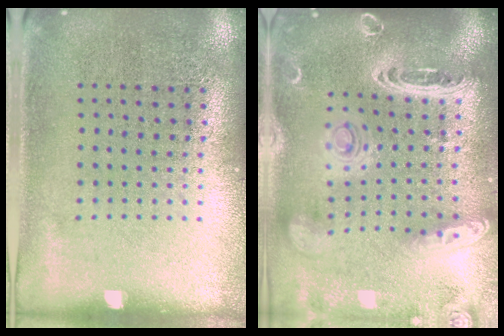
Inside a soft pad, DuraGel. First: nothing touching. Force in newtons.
{"total": 3.4, "press": 2.8, "slide": 1.9}